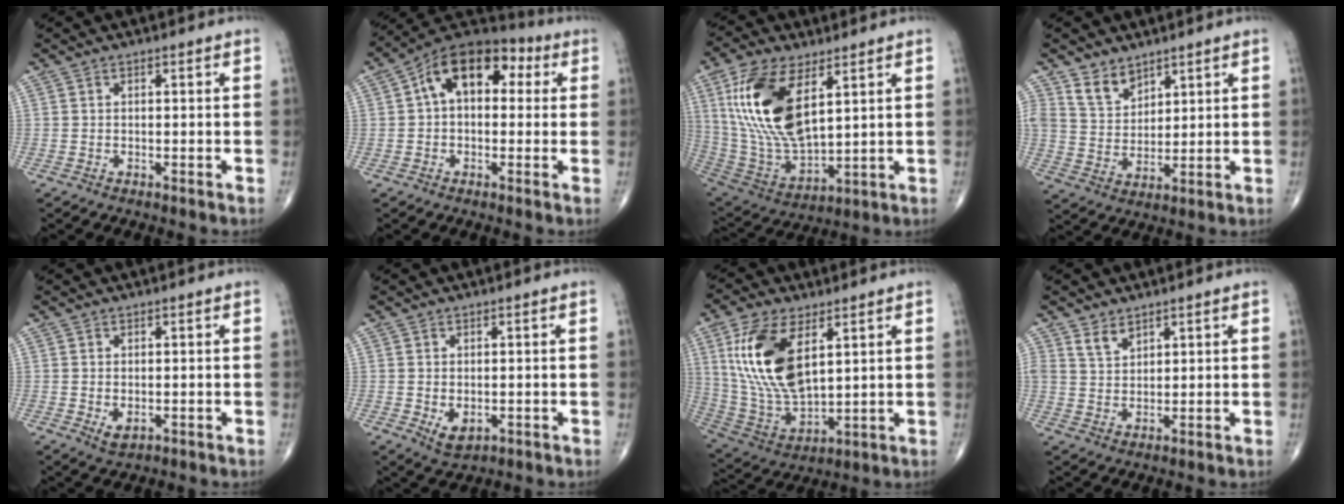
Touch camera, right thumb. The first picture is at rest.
{"total": 13.8, "force": [3.0, 8.6, 10.4], "torque": [-0.137, 0.041, 0.035]}
{"total": 19.9, "force": [6.9, 9.3, 16.2], "torque": [-0.318, -0.029, 0.140]}
{"total": 6.2, "force": [4.6, 3.7, 1.8], "torque": [-0.010, -0.039, 0.096]}
{"total": 2.3, "force": [-0.3, 1.4, 1.8], "torque": [-0.027, -0.005, 0.001]}
{"total": 3.7, "force": [-0.6, 2.4, 2.8], "torque": [-0.038, -0.008, 0.002]}
{"total": 17.9, "force": [6.0, 8.7, 14.4], "torque": [-0.282, -0.025, 0.126]}
{"total": 3.3, "force": [2.5, 1.8, 1.1], "torque": [-0.007, -0.023, 0.053]}